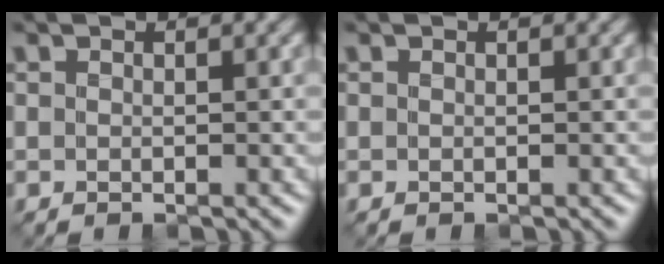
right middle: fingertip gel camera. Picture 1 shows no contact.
{"total": 0.0}